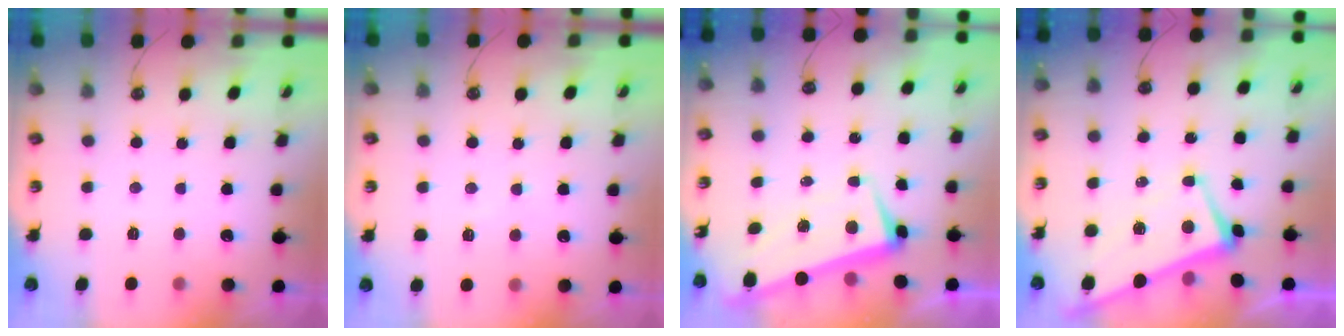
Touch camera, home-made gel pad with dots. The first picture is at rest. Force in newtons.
{"total": 1.8, "press": 1.8, "slide": 0.3}
{"total": 2.5, "press": 1.9, "slide": 1.7}
{"total": 2.4, "press": 2.4, "slide": 0.3}